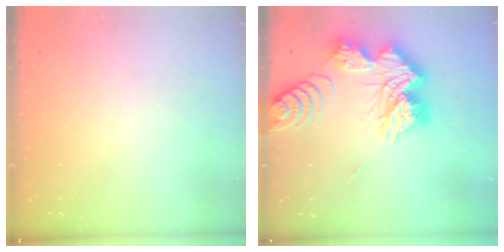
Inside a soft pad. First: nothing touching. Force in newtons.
{"total": 22.4, "press": 22.3, "slide": 1.9}